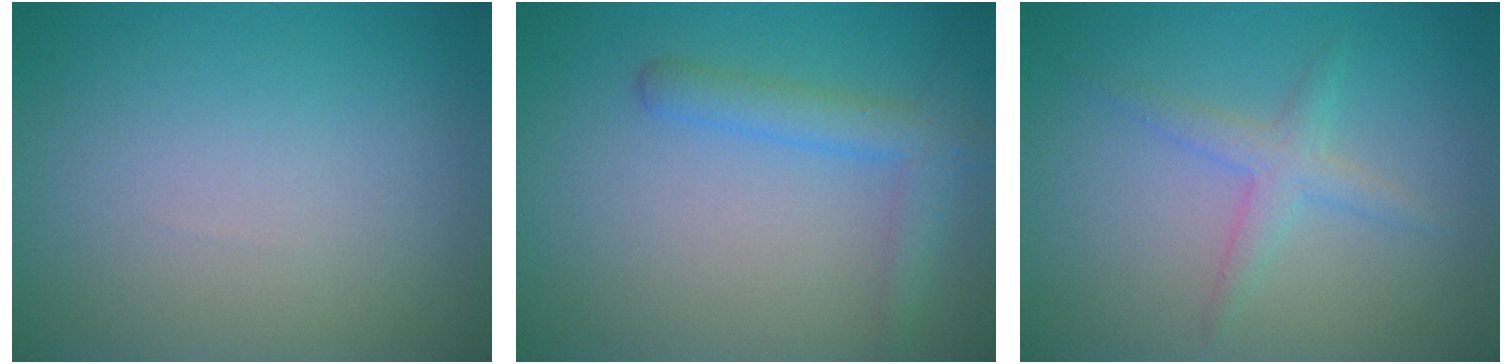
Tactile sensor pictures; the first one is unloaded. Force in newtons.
{"total": 3.0, "press": 3.0, "slide": 0.2}
{"total": 2.1, "press": 2.1, "slide": 0.1}